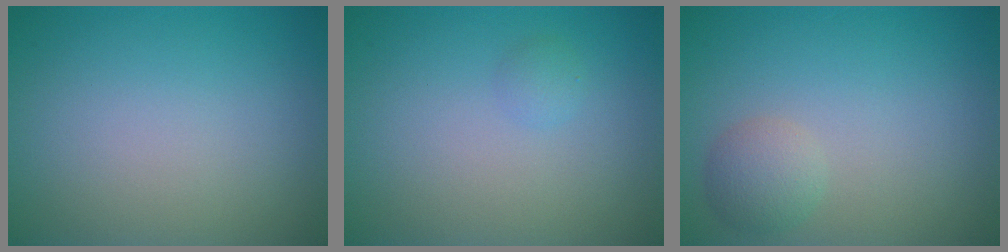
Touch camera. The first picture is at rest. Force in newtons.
{"total": 0.8, "press": 0.8, "slide": 0.1}
{"total": 2.1, "press": 2.1, "slide": 0.1}